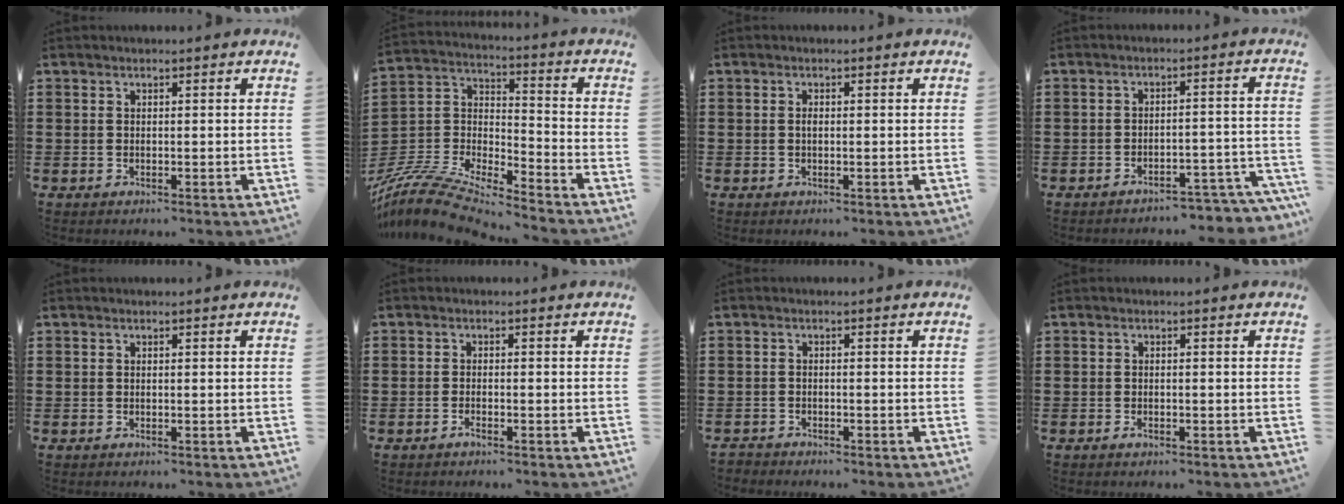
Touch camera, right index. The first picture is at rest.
{"total": 9.6, "force": [-8.9, 1.2, 3.3], "torque": [-0.083, -0.002, -0.184]}
{"total": 0.9, "force": [0.0, 0.4, 0.8], "torque": [-0.016, 0.000, -0.001]}
{"total": 3.6, "force": [-3.5, 0.2, 1.0], "torque": [-0.021, 0.001, -0.072]}
{"total": 0.0}
{"total": 1.1, "force": [-0.8, -0.1, 0.7], "torque": [-0.014, -0.009, -0.013]}
{"total": 1.4, "force": [-1.4, 0.1, -0.2], "torque": [-0.001, 0.002, -0.031]}
{"total": 0.7, "force": [-0.6, 0.2, 0.3], "torque": [-0.009, -0.005, -0.010]}